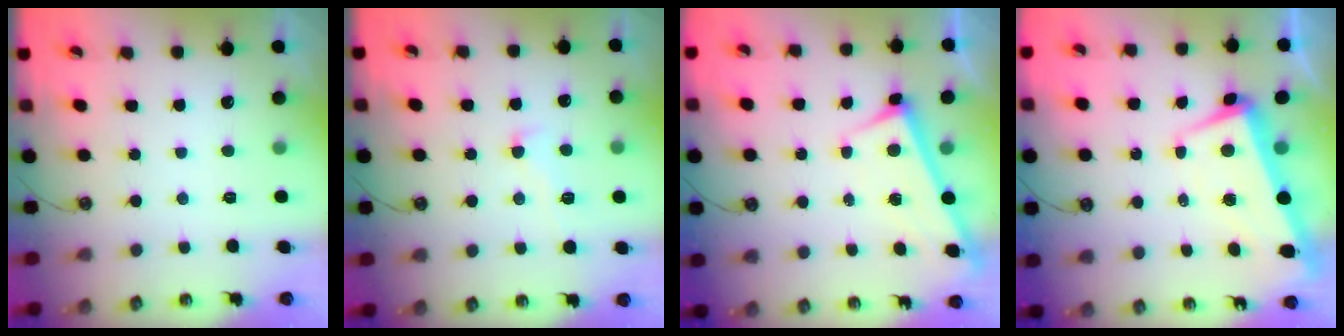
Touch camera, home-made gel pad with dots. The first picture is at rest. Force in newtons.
{"total": 0.8, "press": 0.2, "slide": 0.8}
{"total": 2.9, "press": 2.9, "slide": 0.1}
{"total": 2.2, "press": 0.3, "slide": 2.1}